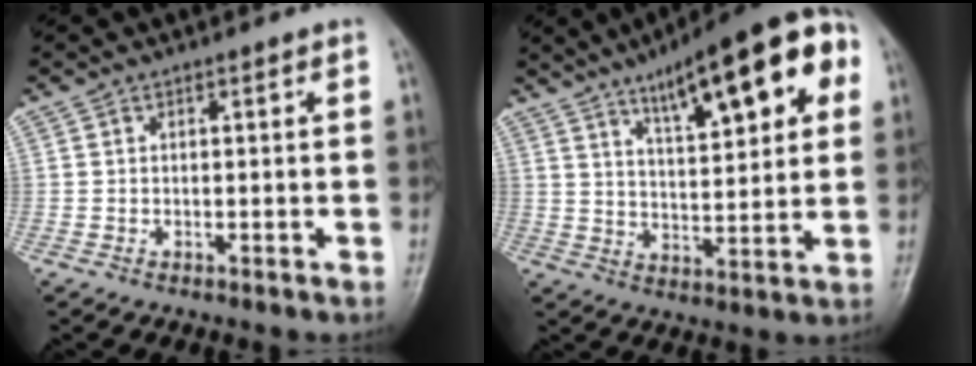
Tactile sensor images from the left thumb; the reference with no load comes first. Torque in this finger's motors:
{"motor_torque": [1.21, 1.24, 1.69, -1.08, 0.17]}